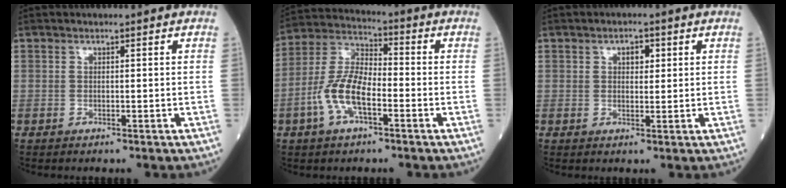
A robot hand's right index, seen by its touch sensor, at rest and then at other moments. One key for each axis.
{"total": 10.0, "fx": -3.3, "fy": 4.0, "fz": 8.6, "tx": -0.191, "ty": 0.013, "tz": -0.069}
{"total": 2.5, "fx": 1.0, "fy": 1.3, "fz": 1.9, "tx": -0.029, "ty": 0.003, "tz": 0.015}